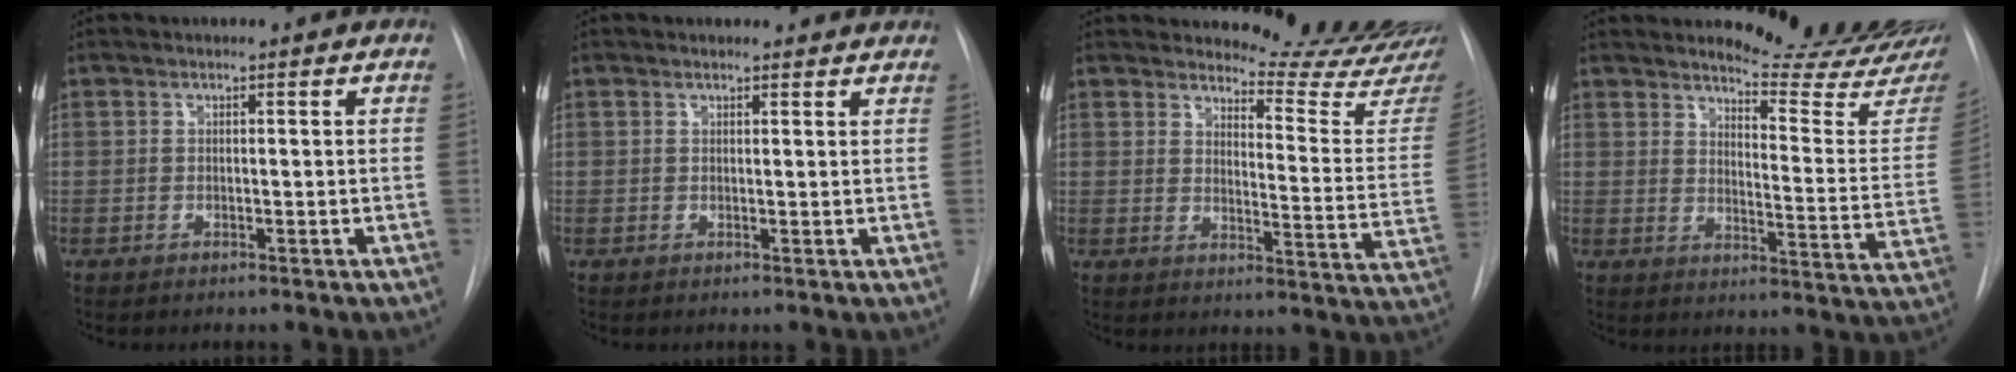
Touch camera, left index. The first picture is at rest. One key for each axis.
{"total": 5.3, "fx": 5.2, "fy": 1.0, "fz": 0.8, "tx": -0.004, "ty": 0.010, "tz": 0.045}
{"total": 16.8, "fx": 16.4, "fy": -0.2, "fz": 3.9, "tx": -0.047, "ty": -0.141, "tz": 0.184}
{"total": 17.3, "fx": 16.5, "fy": -0.1, "fz": 5.4, "tx": -0.074, "ty": -0.132, "tz": 0.194}